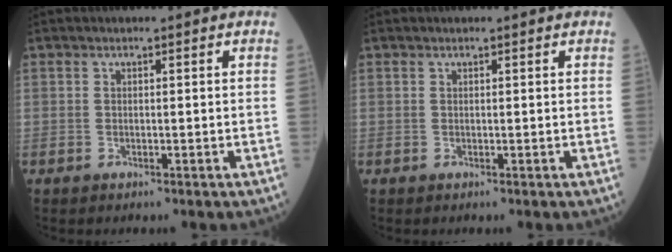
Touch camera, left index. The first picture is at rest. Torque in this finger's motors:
{"motor_torque": [0.92, -1.22, 0.07, 0.01]}